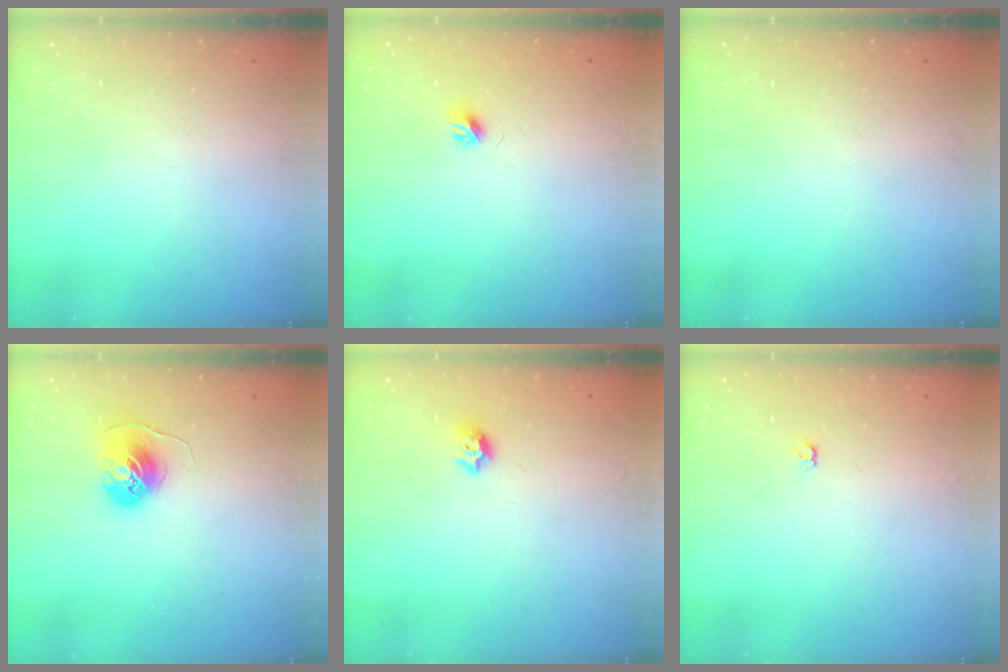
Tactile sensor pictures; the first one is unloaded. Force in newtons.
{"total": 4.0, "press": 3.9, "slide": 0.9}
{"total": 0.0}
{"total": 7.5, "press": 7.5, "slide": 0.1}
{"total": 6.3, "press": 6.3, "slide": 0.2}
{"total": 3.6, "press": 3.5, "slide": 0.6}